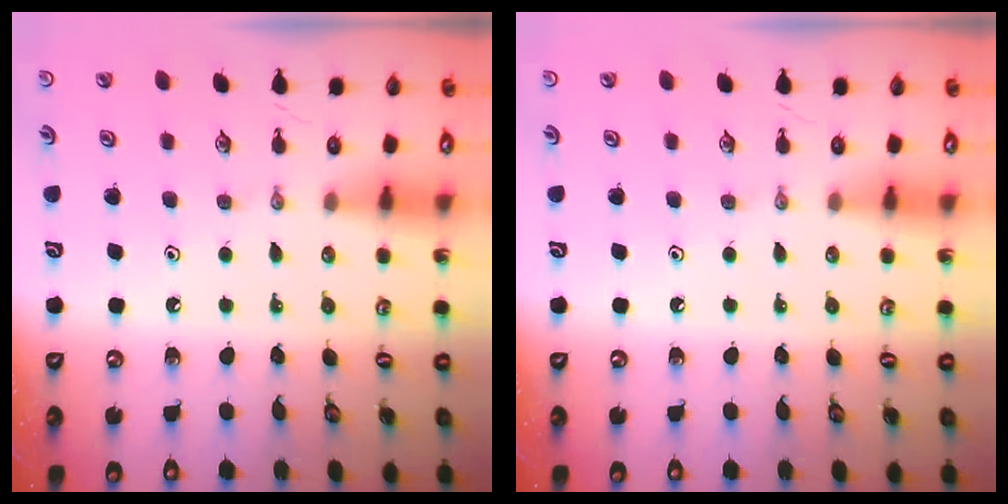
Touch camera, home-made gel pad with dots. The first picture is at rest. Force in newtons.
{"total": 0.0}